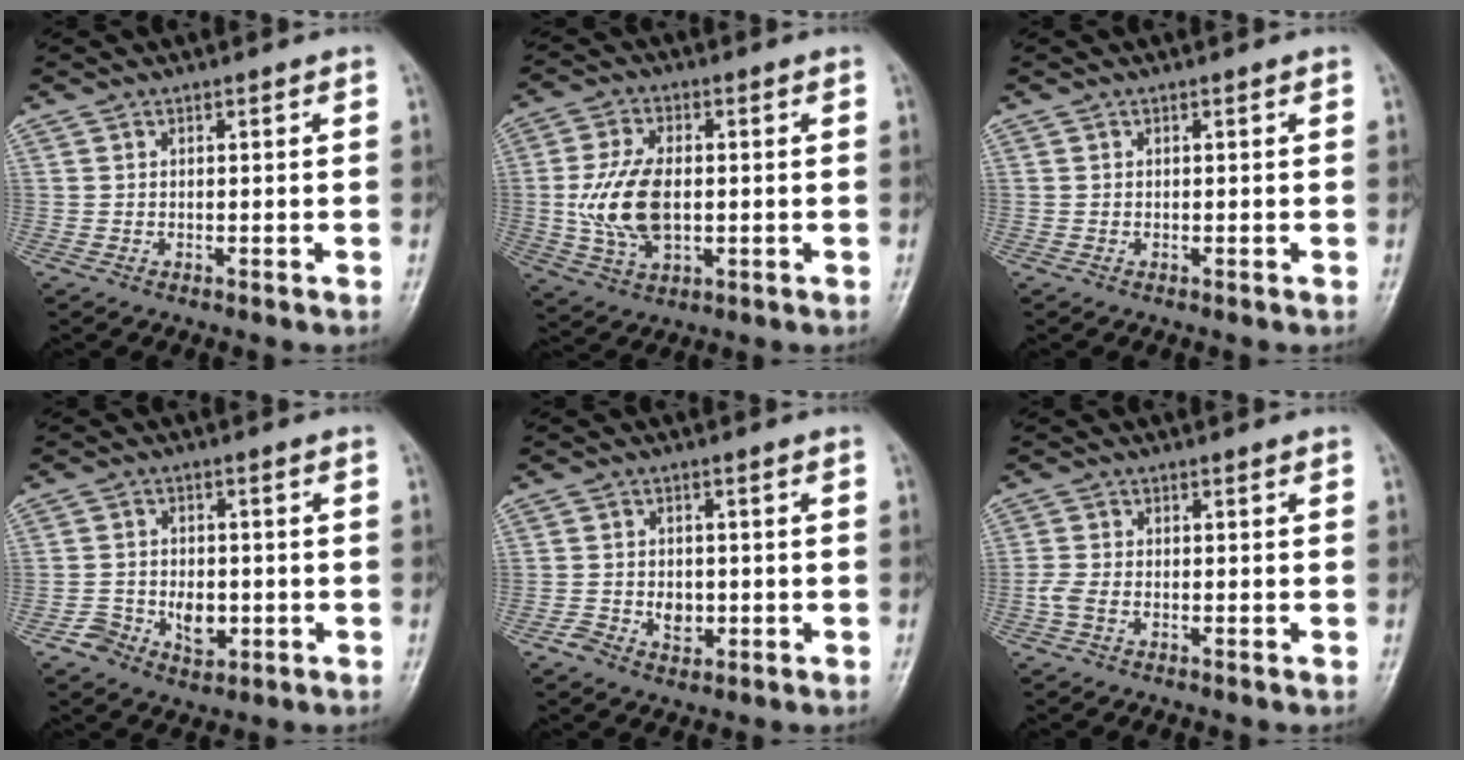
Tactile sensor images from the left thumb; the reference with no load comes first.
{"total": 11.3, "force": [-0.2, 6.8, 9.1], "torque": [-0.179, -0.003, 0.001]}
{"total": 0.0}
{"total": 6.5, "force": [-2.1, 4.9, 3.7], "torque": [-0.038, 0.010, -0.029]}
{"total": 4.3, "force": [-1.3, 3.3, 2.4], "torque": [-0.025, 0.005, -0.017]}
{"total": 2.3, "force": [-0.9, 1.3, 1.7], "torque": [-0.037, 0.006, -0.020]}